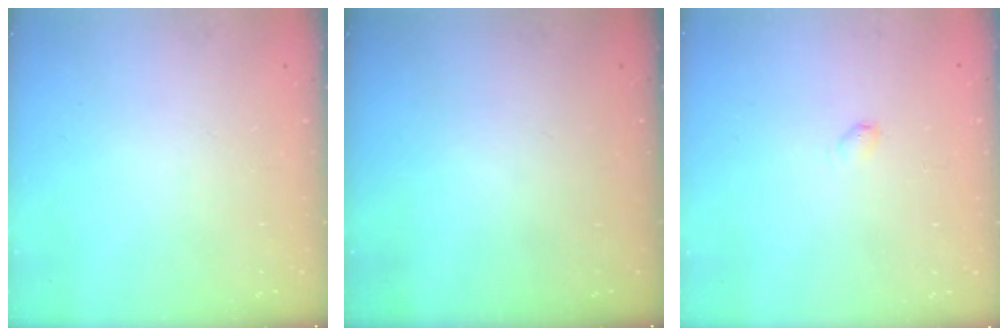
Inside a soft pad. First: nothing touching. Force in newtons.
{"total": 0.0}
{"total": 2.5, "press": 2.5, "slide": 0.4}